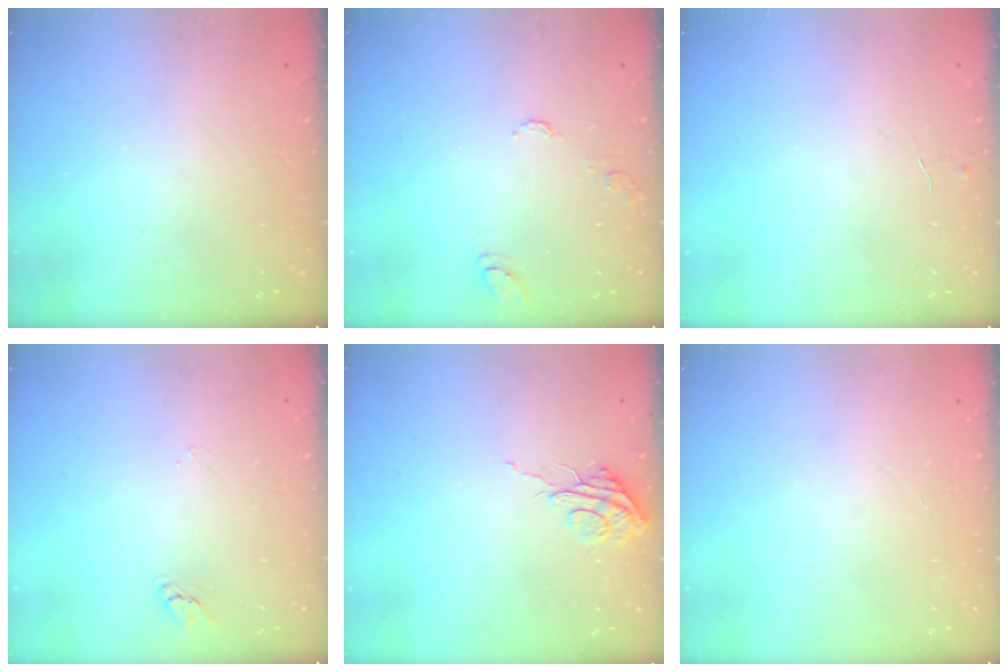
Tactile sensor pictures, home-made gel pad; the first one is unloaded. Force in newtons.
{"total": 8.4, "press": 8.3, "slide": 0.6}
{"total": 3.9, "press": 3.9, "slide": 0.4}
{"total": 2.0, "press": 2.0, "slide": 0.2}
{"total": 6.5, "press": 6.5, "slide": 0.4}
{"total": 0.0}